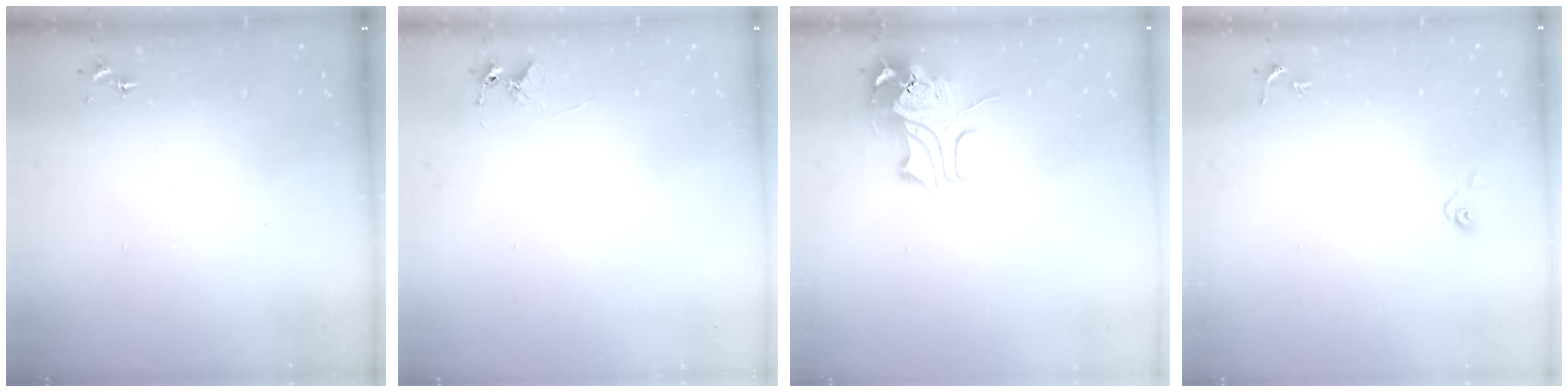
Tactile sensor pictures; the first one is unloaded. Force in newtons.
{"total": 4.9, "press": 4.9, "slide": 0.3}
{"total": 10.8, "press": 10.6, "slide": 1.6}
{"total": 3.9, "press": 3.4, "slide": 1.9}